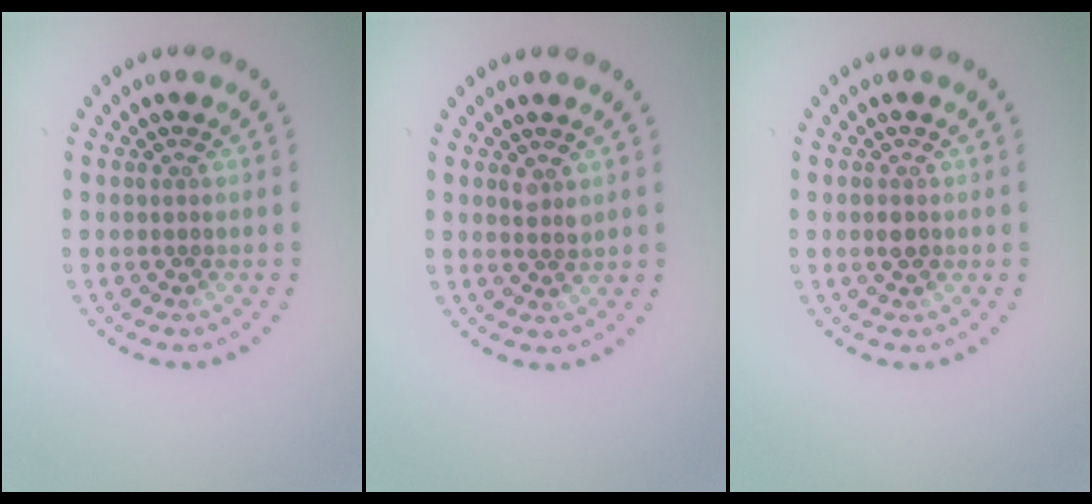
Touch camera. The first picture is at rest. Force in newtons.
{"total": 1.1, "press": 1.1, "slide": 0.3}
{"total": 1.0, "press": 1.0, "slide": 0.2}